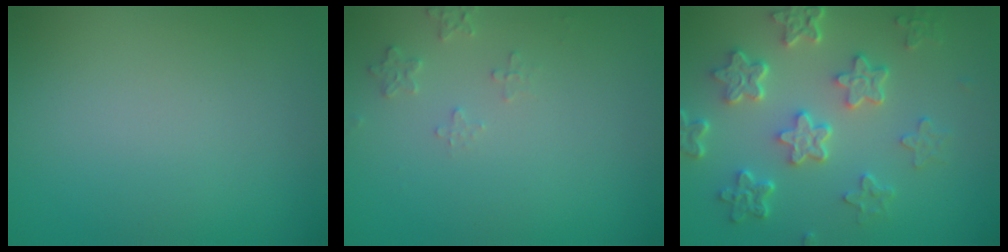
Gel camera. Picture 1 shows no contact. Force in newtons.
{"total": 1.3, "press": 1.3, "slide": 0.2}
{"total": 5.8, "press": 4.4, "slide": 3.8}